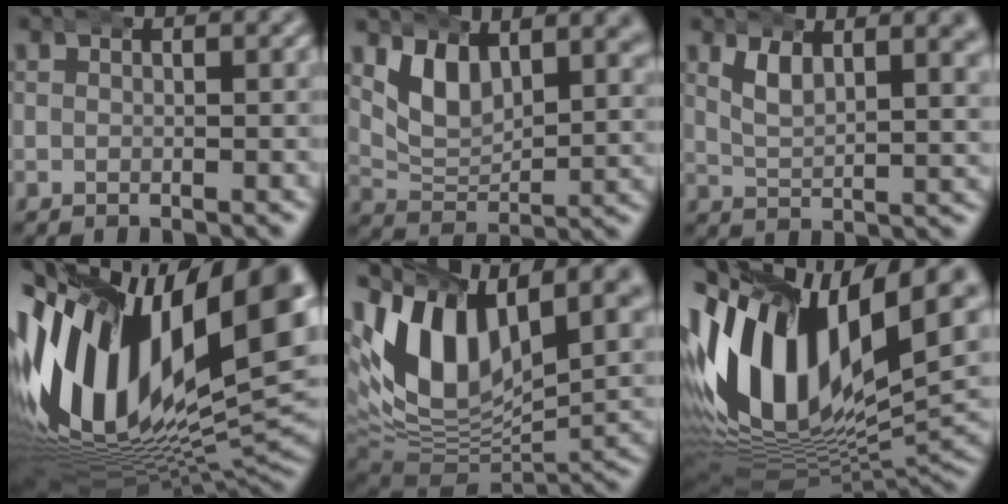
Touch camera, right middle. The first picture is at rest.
{"total": 5.9, "force": [3.4, 3.7, 3.0], "torque": [-0.065, -0.009, 0.062]}
{"total": 3.4, "force": [2.3, 0.9, 2.4], "torque": [-0.046, -0.012, 0.047]}
{"total": 27.6, "force": [0.2, 17.4, 21.5], "torque": [-0.367, -0.034, 0.020]}
{"total": 15.7, "force": [3.6, 10.2, 11.4], "torque": [-0.204, -0.007, 0.058]}
{"total": 23.0, "force": [1.8, 14.1, 18.1], "torque": [-0.314, -0.011, 0.031]}